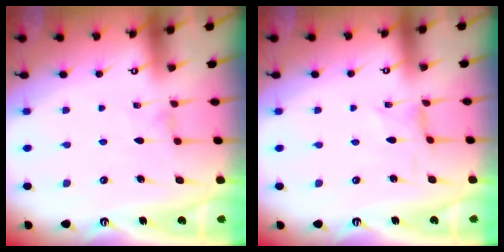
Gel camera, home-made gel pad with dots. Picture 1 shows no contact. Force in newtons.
{"total": 0.0}